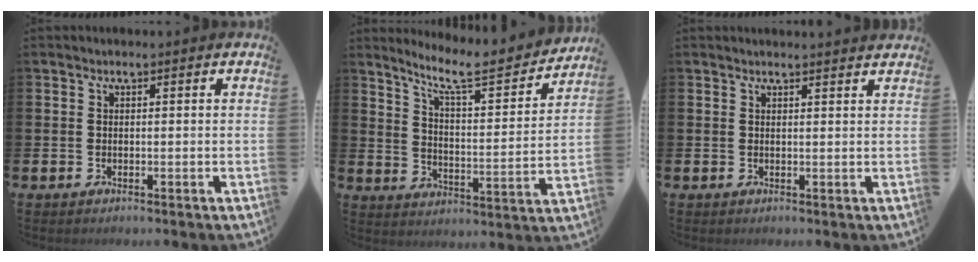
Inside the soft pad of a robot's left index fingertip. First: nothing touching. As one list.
[{"total": 8.8, "force": [7.8, 1.2, 3.7], "torque": [-0.087, -0.055, 0.131]}, {"total": 1.3, "force": [1.3, -0.1, 0.0], "torque": [0.010, -0.009, 0.021]}]